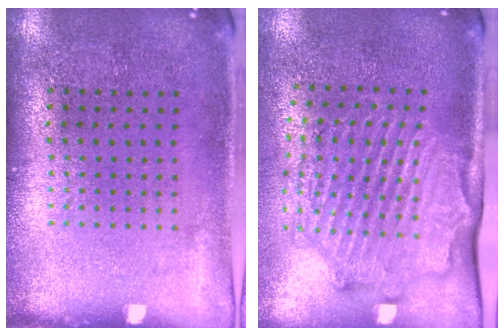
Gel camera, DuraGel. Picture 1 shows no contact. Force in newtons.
{"total": 2.2, "press": 2.1, "slide": 0.1}